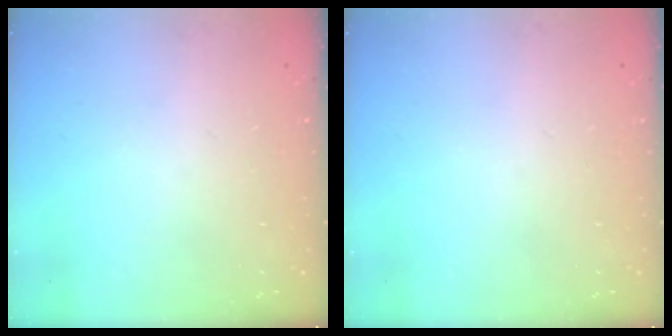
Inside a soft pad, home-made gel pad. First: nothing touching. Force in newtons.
{"total": 0.0}